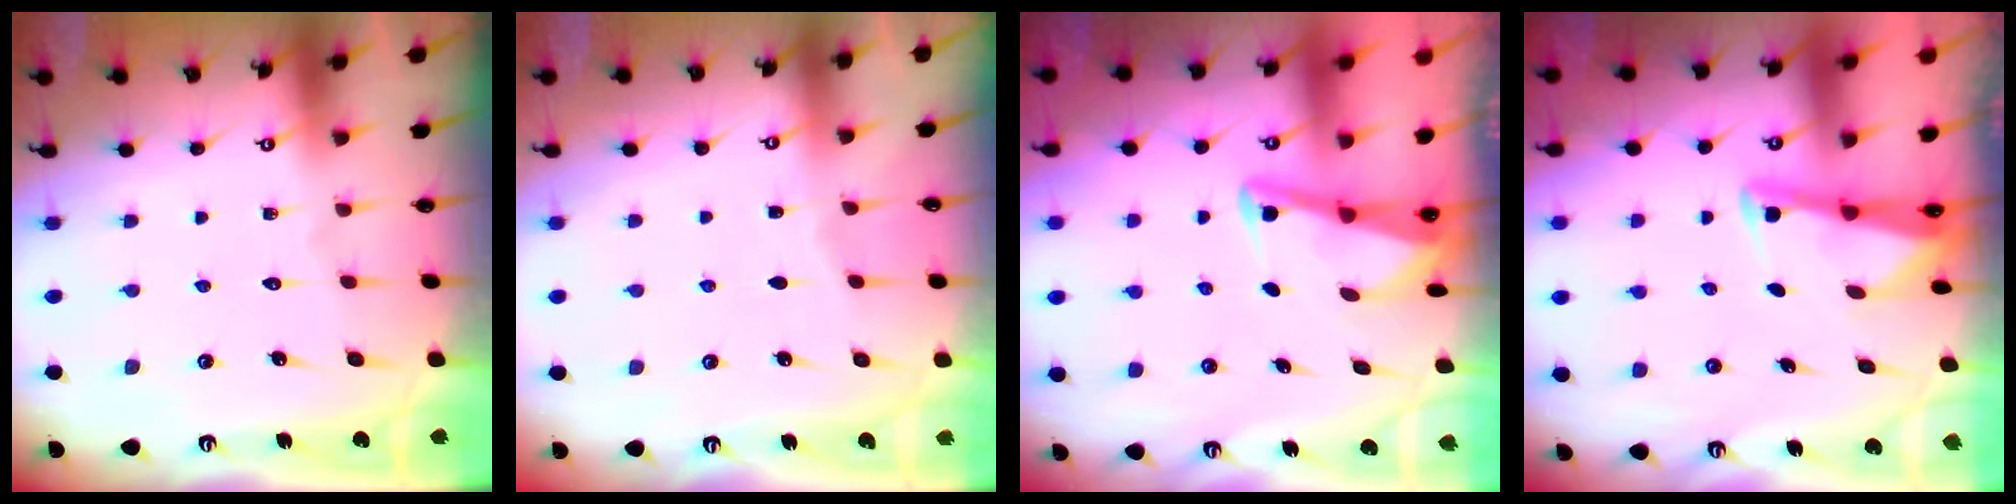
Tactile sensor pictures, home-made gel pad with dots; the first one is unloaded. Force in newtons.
{"total": 2.1, "press": 2.1, "slide": 0.3}
{"total": 3.4, "press": 3.4, "slide": 0.3}
{"total": 2.7, "press": 2.7, "slide": 0.2}